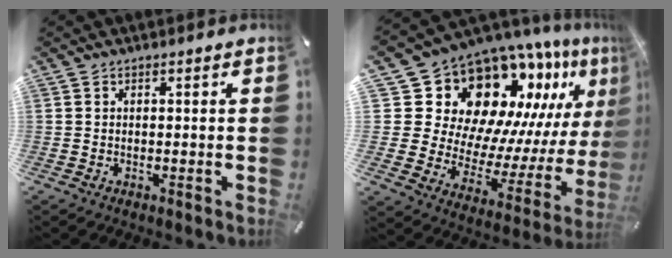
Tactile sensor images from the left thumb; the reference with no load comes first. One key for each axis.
{"total": 19.9, "fx": 14.4, "fy": 11.1, "fz": 8.1, "tx": -0.131, "ty": -0.150, "tz": 0.269}